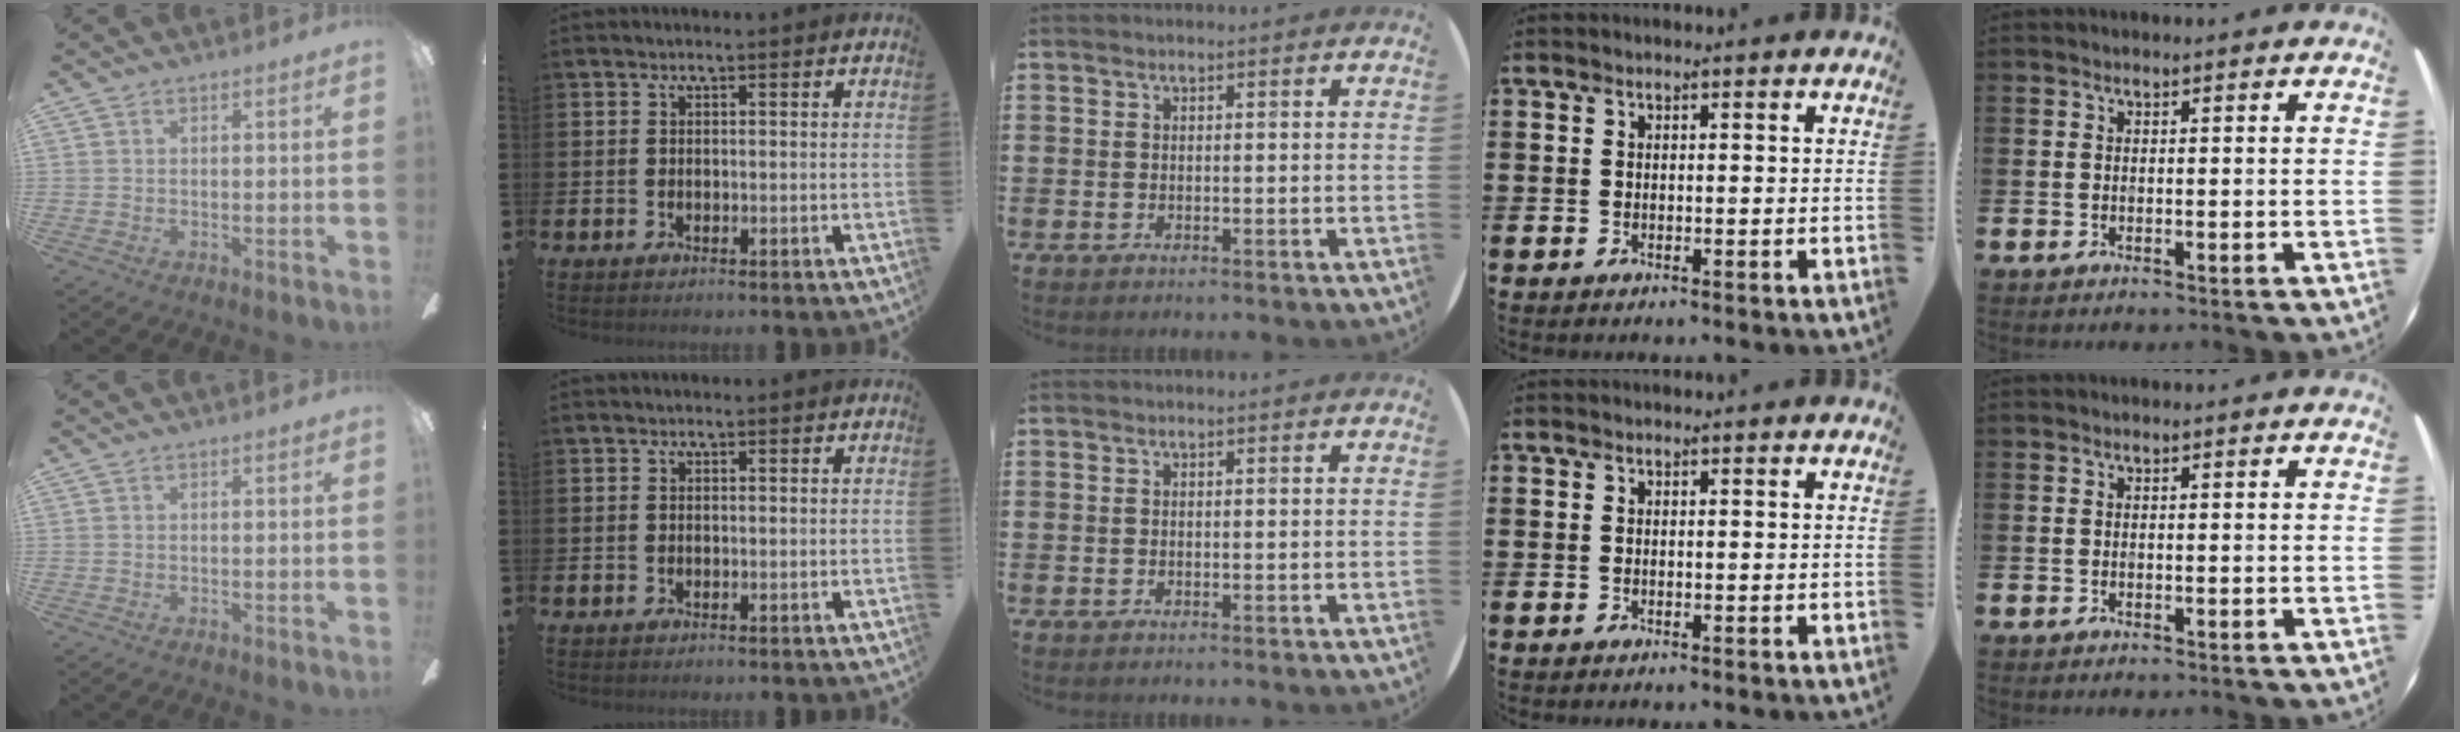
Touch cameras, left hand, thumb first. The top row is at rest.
{}